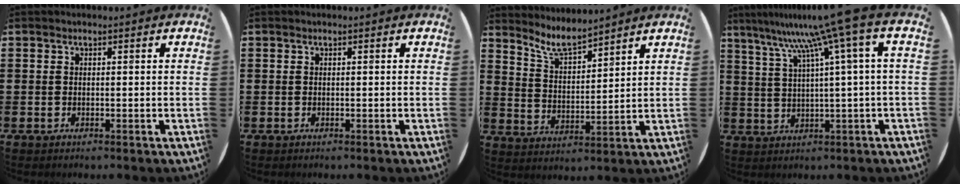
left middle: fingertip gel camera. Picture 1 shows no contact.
{"total": 0.0}
{"total": 6.4, "force": [6.0, 1.0, 2.1], "torque": [-0.058, -0.025, 0.108]}
{"total": 10.2, "force": [6.1, -0.5, 8.2], "torque": [-0.172, -0.026, 0.097]}